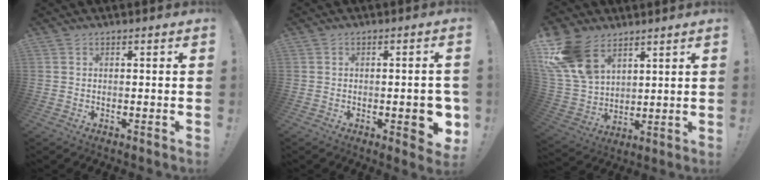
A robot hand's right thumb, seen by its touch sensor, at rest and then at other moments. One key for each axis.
{"total": 6.8, "fx": -1.7, "fy": 2.4, "fz": 6.1, "tx": -0.068, "ty": 0.003, "tz": -0.022}
{"total": 17.3, "fx": 9.9, "fy": 10.9, "fz": 9.0, "tx": -0.177, "ty": -0.051, "tz": 0.193}